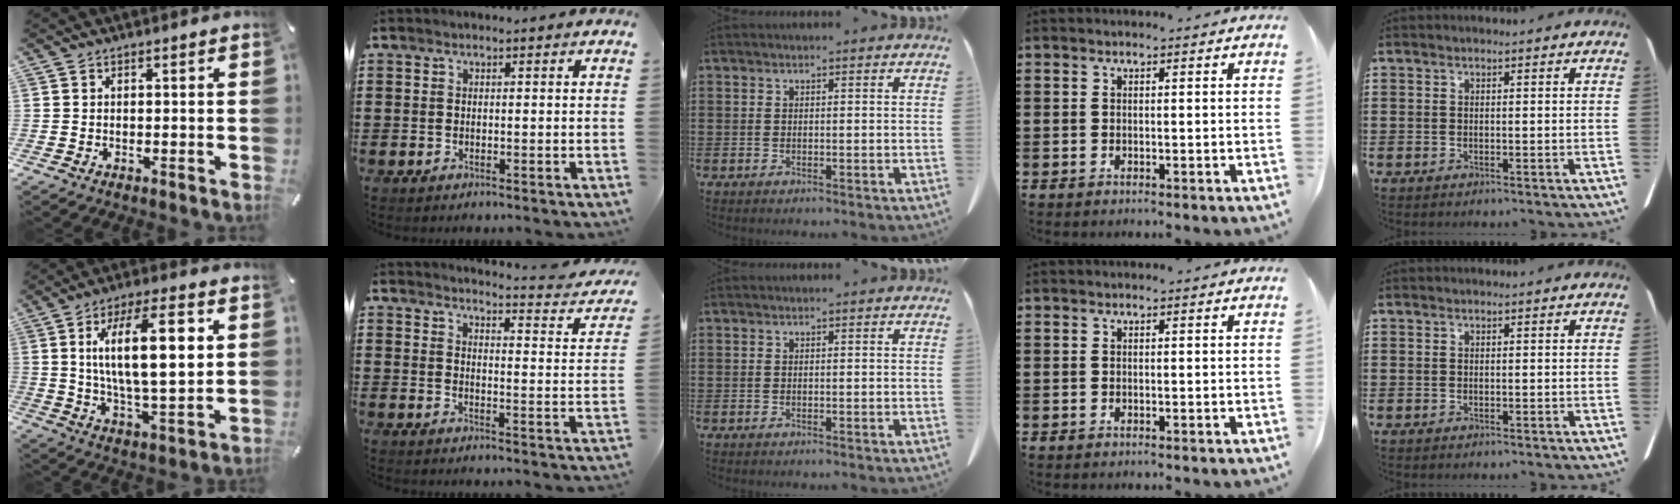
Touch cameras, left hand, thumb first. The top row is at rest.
{"thumb": {"total": 17.8, "force": [4.8, 6.5, 15.8], "torque": [-0.263, -0.001, 0.069]}, "index": {"total": 3.6, "force": [3.3, -0.3, 1.3], "torque": [-0.028, -0.035, 0.048]}}